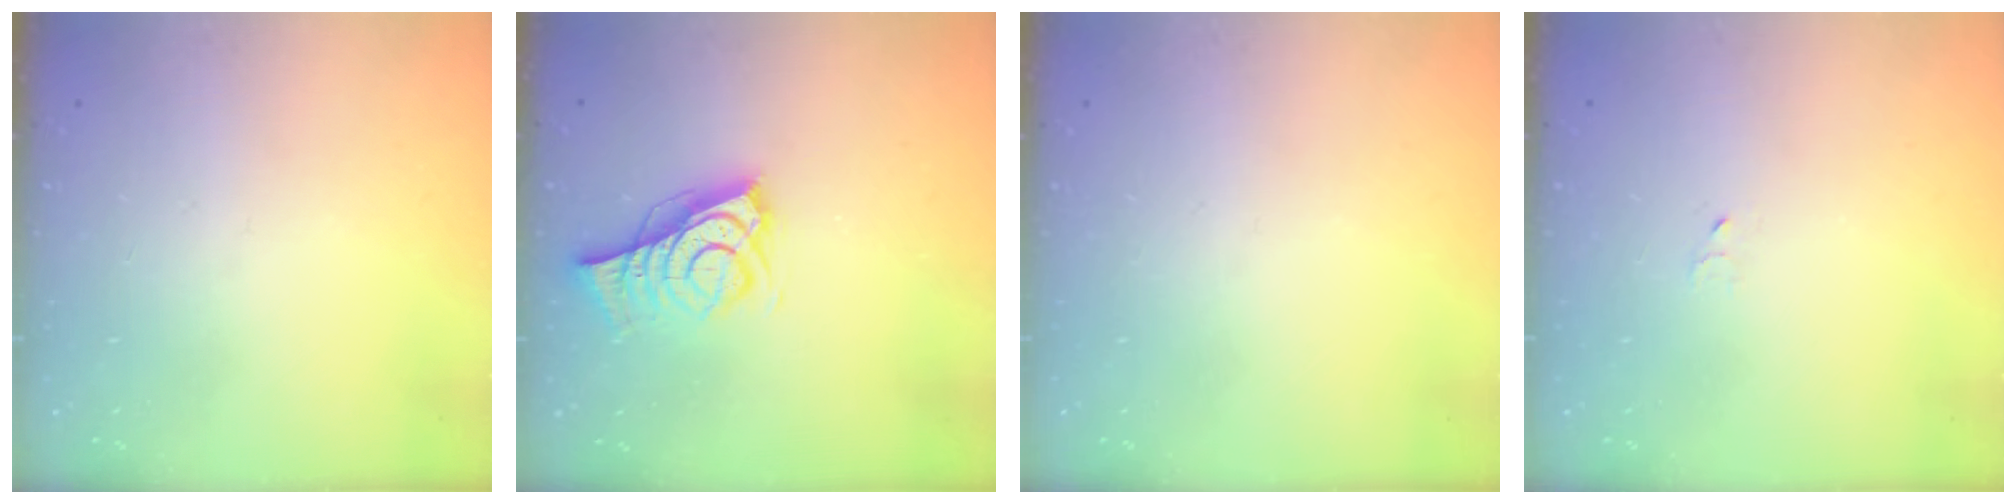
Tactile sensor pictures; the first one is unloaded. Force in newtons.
{"total": 9.3, "press": 8.8, "slide": 2.9}
{"total": 0.0}
{"total": 2.4, "press": 2.4, "slide": 0.2}